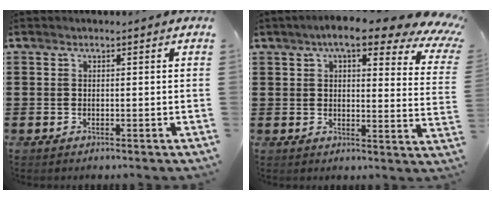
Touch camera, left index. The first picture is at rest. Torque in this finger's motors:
{"motor_torque": [1.24, -0.90, 0.81, 0.21]}